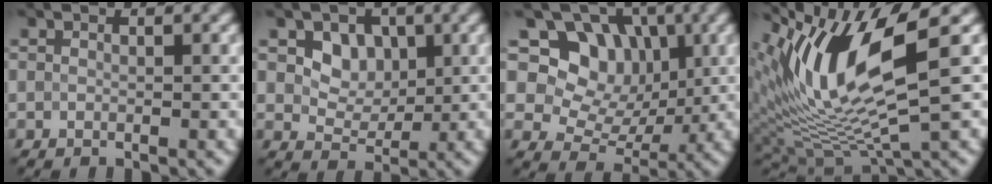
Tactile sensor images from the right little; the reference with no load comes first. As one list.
[{"total": 3.3, "force": [1.1, 2.6, 1.8], "torque": [-0.031, 0.000, 0.010]}, {"total": 8.0, "force": [3.0, 6.2, 4.0], "torque": [-0.064, 0.005, 0.034]}, {"total": 10.8, "force": [4.6, 2.7, 9.4], "torque": [-0.192, 0.001, 0.092]}]